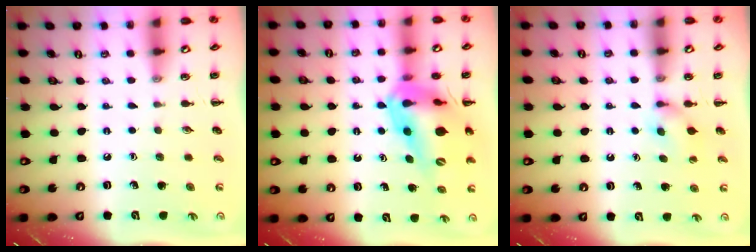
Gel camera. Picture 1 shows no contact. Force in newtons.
{"total": 19.9, "press": 19.1, "slide": 5.5}
{"total": 4.4, "press": 4.2, "slide": 1.2}